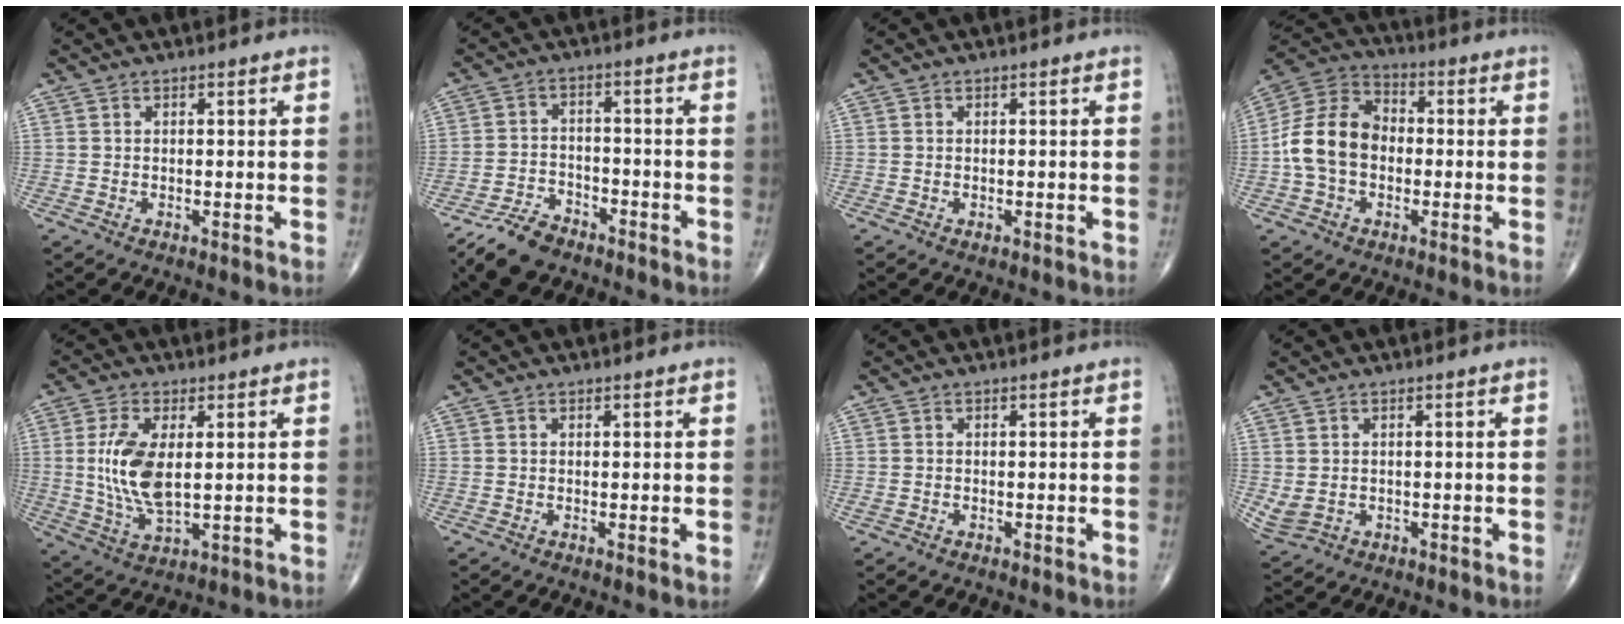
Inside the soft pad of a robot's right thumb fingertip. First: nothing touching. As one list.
[{"total": 7.8, "force": [-6.0, 3.8, 3.3], "torque": [-0.057, 0.024, -0.115]}, {"total": 0.5, "force": [-0.2, 0.4, 0.3], "torque": [-0.006, -0.001, -0.002]}, {"total": 12.9, "force": [-1.3, 9.5, 8.6], "torque": [-0.154, 0.040, -0.036]}, {"total": 11.0, "force": [1.2, 5.1, 9.7], "torque": [-0.202, -0.013, 0.031]}, {"total": 0.6, "force": [0.0, 0.2, 0.6], "torque": [-0.012, -0.003, -0.002]}, {"total": 0.6, "force": [-0.3, 0.5, 0.2], "torque": [-0.009, 0.000, -0.006]}, {"total": 3.1, "force": [0.0, 2.5, 1.9], "torque": [-0.049, -0.002, 0.011]}]